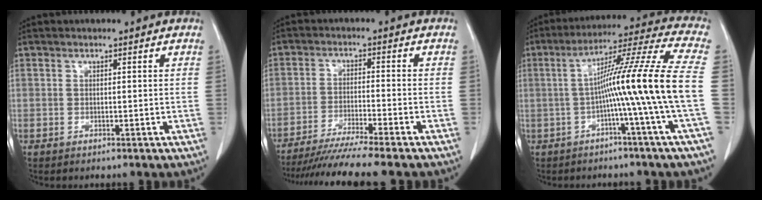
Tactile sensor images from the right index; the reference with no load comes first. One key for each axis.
{"total": 11.4, "fx": -9.9, "fy": -1.1, "fz": 5.7, "tx": -0.082, "ty": -0.025, "tz": -0.157}
{"total": 16.1, "fx": -2.3, "fy": -2.9, "fz": 15.6, "tx": -0.241, "ty": 0.013, "tz": -0.047}